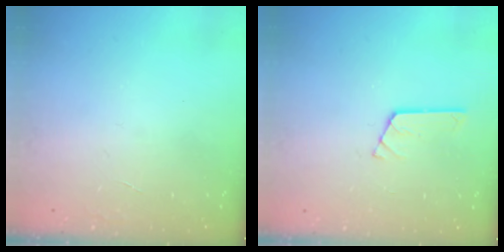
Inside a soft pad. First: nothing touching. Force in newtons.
{"total": 2.7, "press": 2.7, "slide": 0.3}